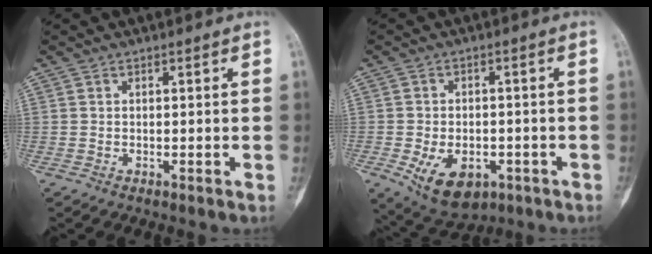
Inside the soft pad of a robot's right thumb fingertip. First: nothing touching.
{"total": 10.4, "force": [-3.9, 6.8, 6.9], "torque": [-0.098, 0.007, -0.046]}